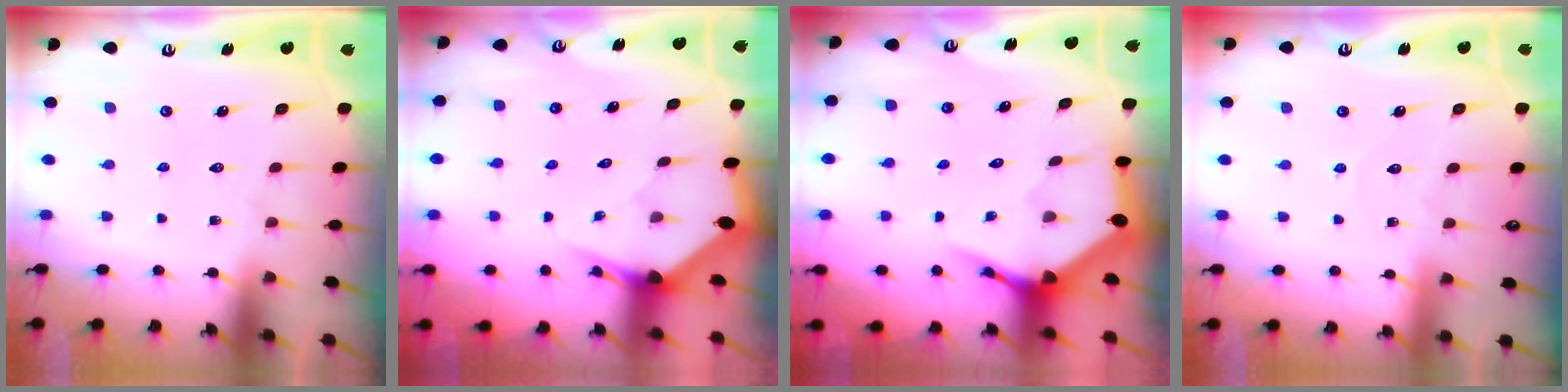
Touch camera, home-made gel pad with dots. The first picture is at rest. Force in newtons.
{"total": 3.0, "press": 3.0, "slide": 0.2}
{"total": 4.7, "press": 4.6, "slide": 0.5}
{"total": 2.9, "press": 2.9, "slide": 0.3}